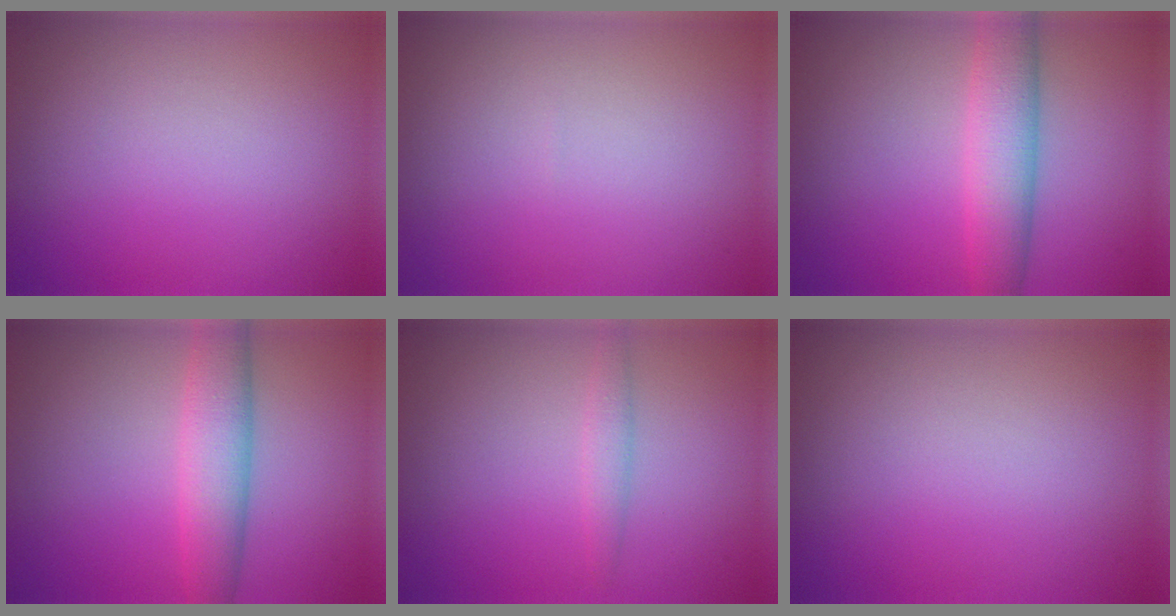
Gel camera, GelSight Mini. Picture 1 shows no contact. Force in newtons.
{"total": 0.0}
{"total": 4.8, "press": 4.8, "slide": 0.1}
{"total": 4.5, "press": 4.5, "slide": 0.1}
{"total": 1.4, "press": 1.4, "slide": 0.0}
{"total": 0.0}